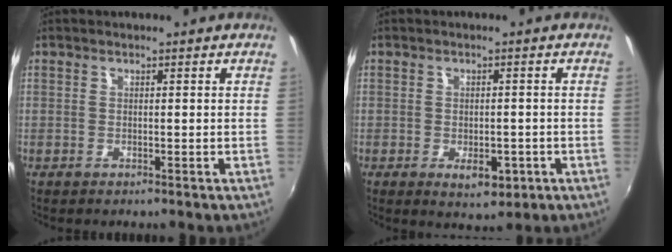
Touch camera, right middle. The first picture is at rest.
{"total": 5.0, "force": [-1.9, 2.7, 3.7], "torque": [-0.067, -0.011, -0.022]}